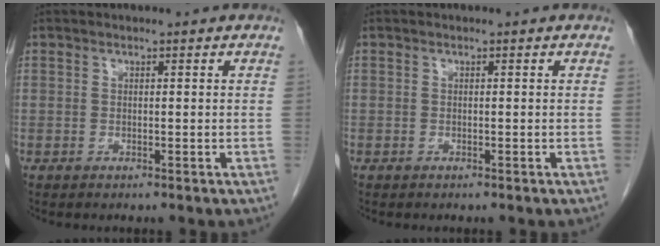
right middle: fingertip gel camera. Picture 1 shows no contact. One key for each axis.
{"total": 0.0}